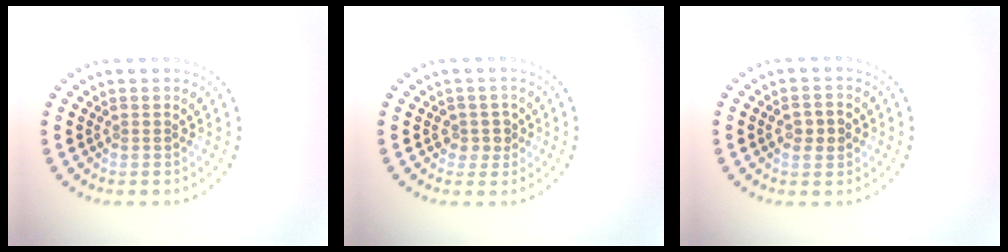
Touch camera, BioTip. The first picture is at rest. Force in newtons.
{"total": 1.8, "press": 1.5, "slide": 1.0}
{"total": 2.3, "press": 2.3, "slide": 0.2}